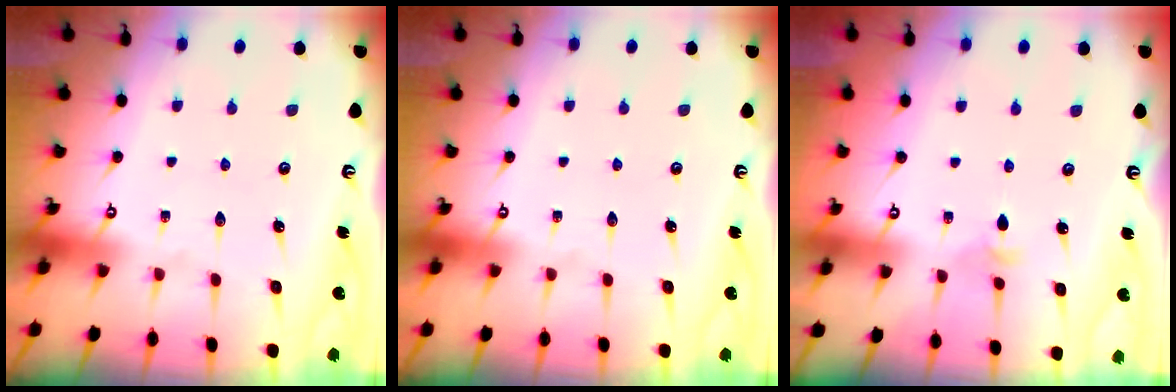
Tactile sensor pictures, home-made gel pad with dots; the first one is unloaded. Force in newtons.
{"total": 0.0}
{"total": 3.0, "press": 2.9, "slide": 0.7}